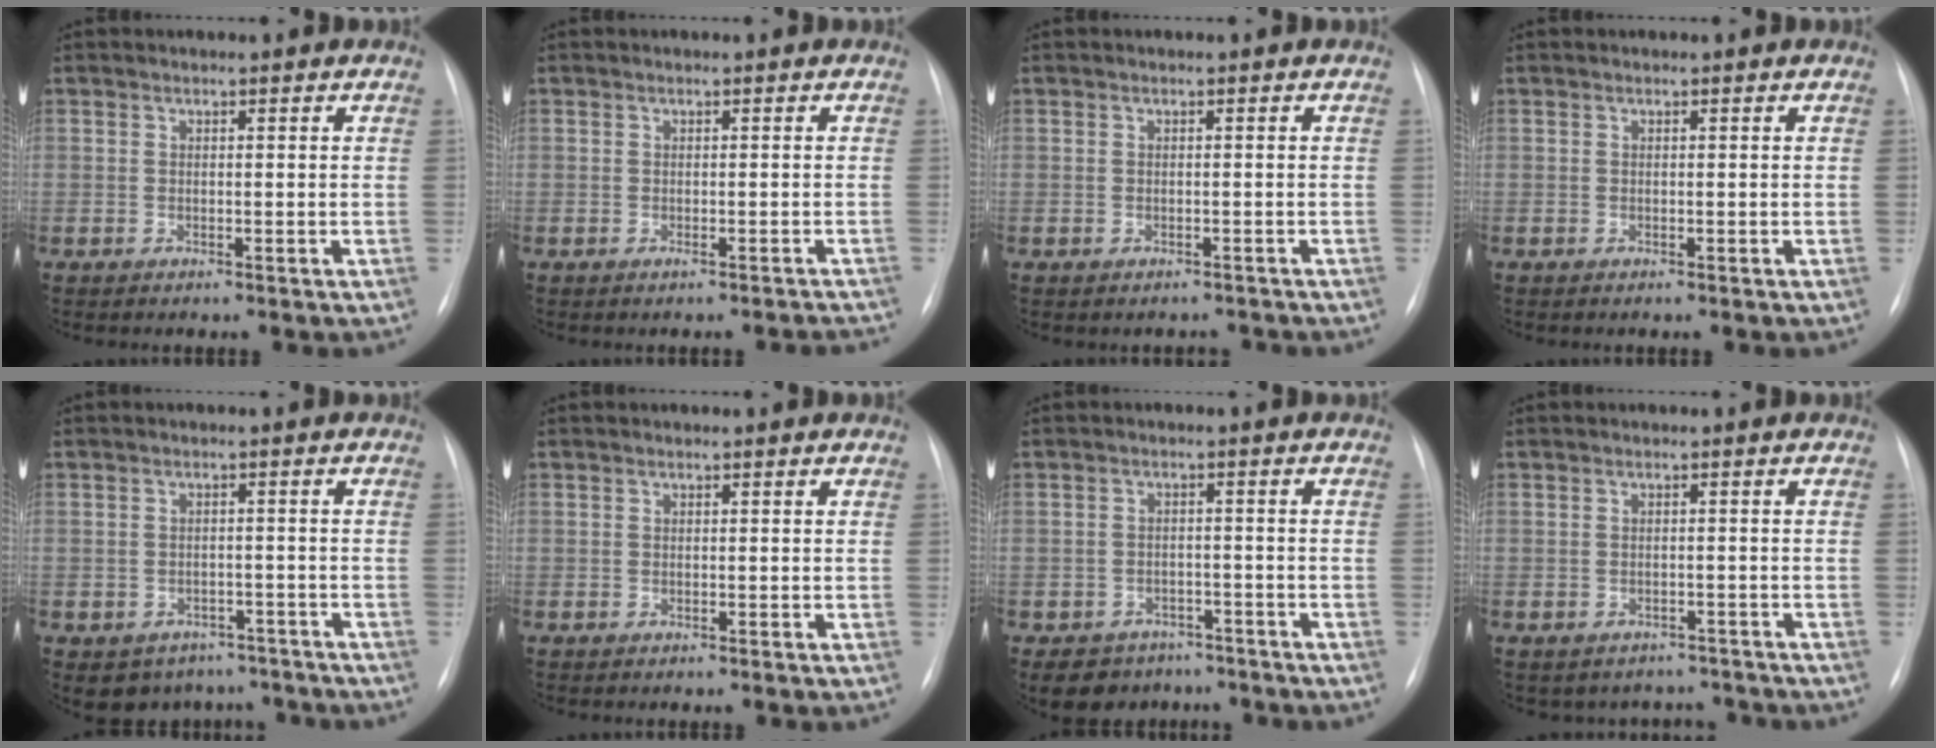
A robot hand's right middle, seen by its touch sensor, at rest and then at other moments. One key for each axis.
{"total": 3.3, "fx": -3.1, "fy": 0.2, "fz": 1.1, "tx": -0.003, "ty": 0.000, "tz": -0.037}
{"total": 1.6, "fx": -1.4, "fy": 0.8, "fz": 0.1, "tx": -0.001, "ty": 0.003, "tz": -0.017}
{"total": 0.0}
{"total": 6.9, "fx": -5.3, "fy": 4.4, "fz": 0.6, "tx": 0.002, "ty": 0.018, "tz": -0.062}
{"total": 0.0}
{"total": 6.6, "fx": -5.0, "fy": 4.3, "fz": 0.6, "tx": -0.007, "ty": 0.015, "tz": -0.067}
{"total": 5.5, "fx": -4.8, "fy": 2.8, "fz": -0.2, "tx": 0.013, "ty": 0.023, "tz": -0.052}